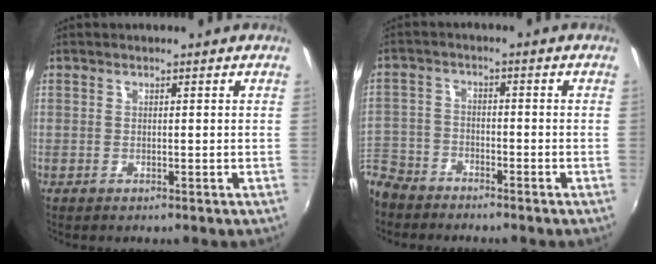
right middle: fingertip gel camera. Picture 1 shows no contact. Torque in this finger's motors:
{"motor_torque": [1.18, -0.96, 1.05, 0.21]}